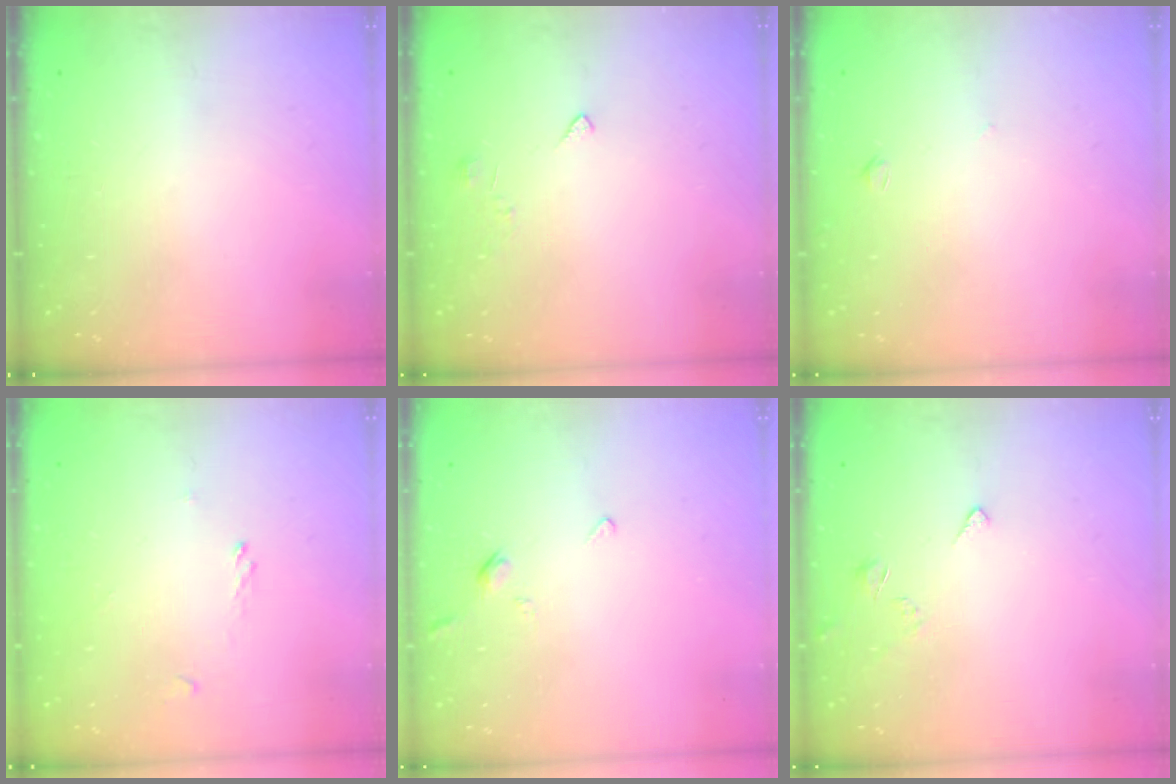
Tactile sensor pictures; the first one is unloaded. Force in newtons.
{"total": 2.0, "press": 2.0, "slide": 0.4}
{"total": 1.5, "press": 1.4, "slide": 0.5}
{"total": 0.0}
{"total": 2.1, "press": 2.0, "slide": 0.6}
{"total": 2.5, "press": 2.4, "slide": 0.6}